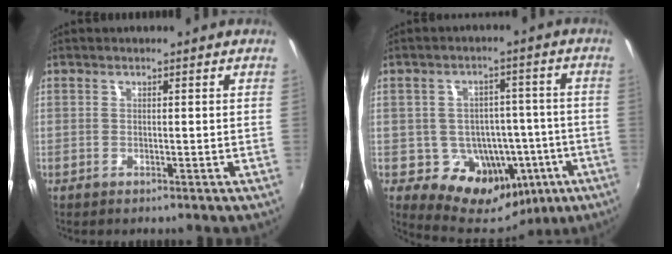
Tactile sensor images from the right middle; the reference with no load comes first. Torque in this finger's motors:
{"motor_torque": [0.74, -0.75, 0.10, 0.03]}